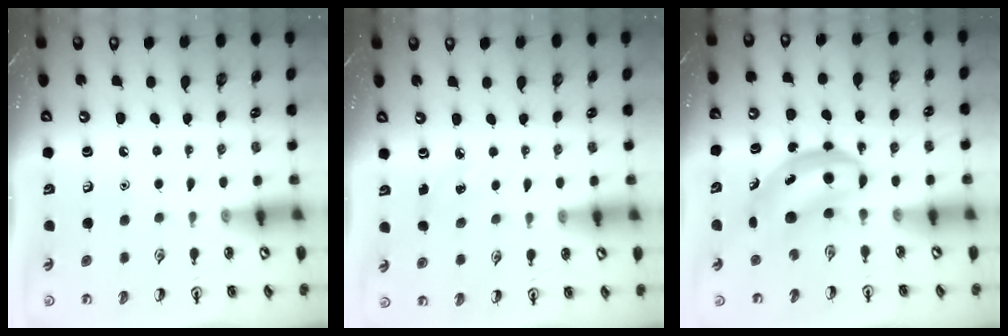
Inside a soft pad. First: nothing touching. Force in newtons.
{"total": 3.8, "press": 3.6, "slide": 1.3}
{"total": 4.9, "press": 4.8, "slide": 0.9}